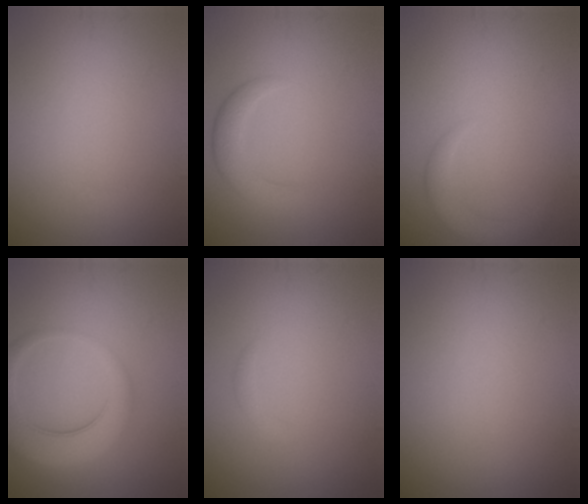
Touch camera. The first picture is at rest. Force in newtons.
{"total": 2.6, "press": 2.6, "slide": 0.1}
{"total": 2.2, "press": 2.2, "slide": 0.1}
{"total": 5.6, "press": 5.6, "slide": 0.5}
{"total": 0.7, "press": 0.7, "slide": 0.0}
{"total": 0.0}